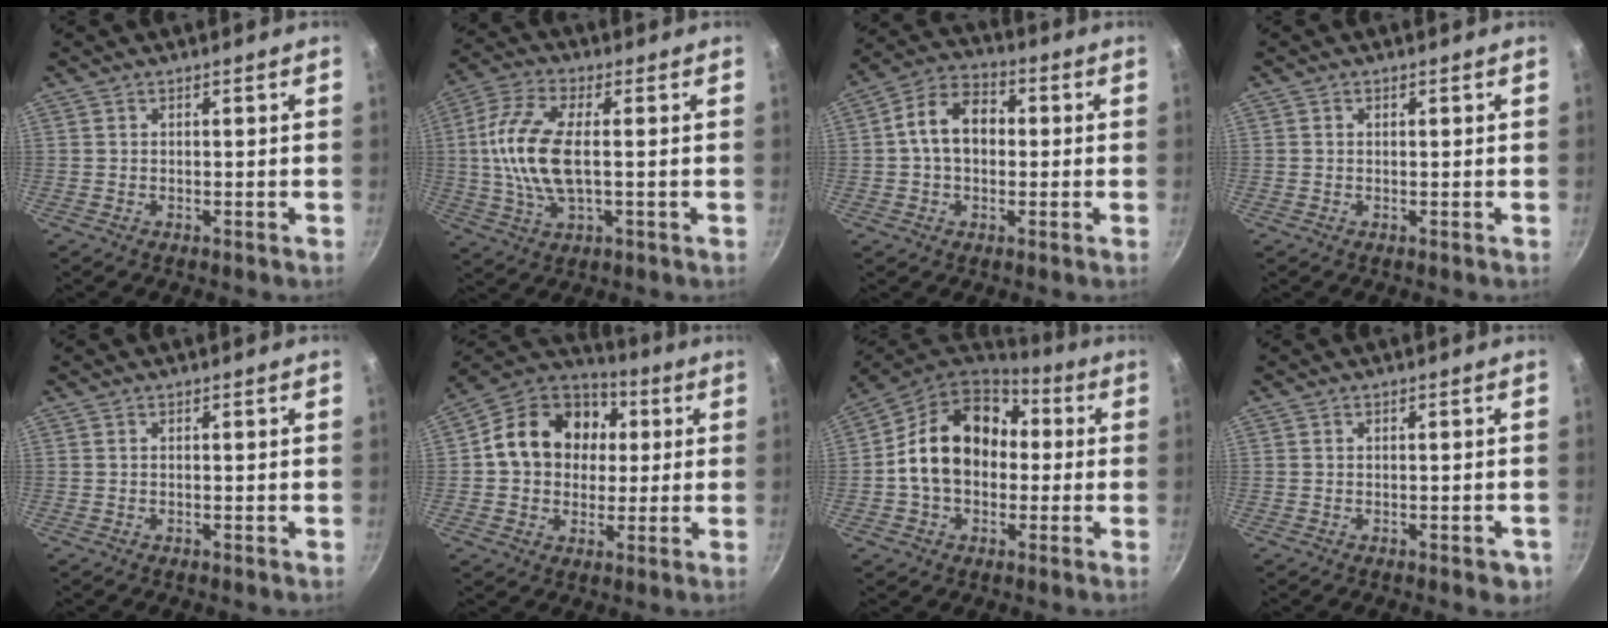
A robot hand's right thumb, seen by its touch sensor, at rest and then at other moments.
{"total": 13.0, "force": [0.3, 5.7, 11.6], "torque": [-0.246, 0.008, -0.004]}
{"total": 10.5, "force": [0.4, 7.6, 7.3], "torque": [-0.095, 0.030, -0.010]}
{"total": 0.5, "force": [0.1, 0.4, 0.2], "torque": [-0.003, 0.003, 0.002]}
{"total": 0.0}
{"total": 17.7, "force": [2.6, 14.3, 10.1], "torque": [-0.141, 0.027, 0.029]}
{"total": 17.8, "force": [0.9, 13.4, 11.7], "torque": [-0.169, 0.041, 0.003]}
{"total": 3.0, "force": [-1.3, 1.5, 2.2], "torque": [-0.014, 0.009, -0.010]}